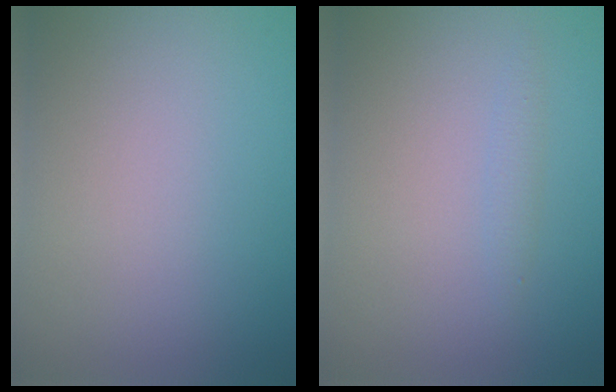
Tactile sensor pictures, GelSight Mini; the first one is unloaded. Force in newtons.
{"total": 0.9, "press": 0.9, "slide": 0.0}